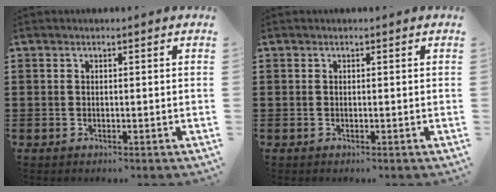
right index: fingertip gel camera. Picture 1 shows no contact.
{"total": 0.0}